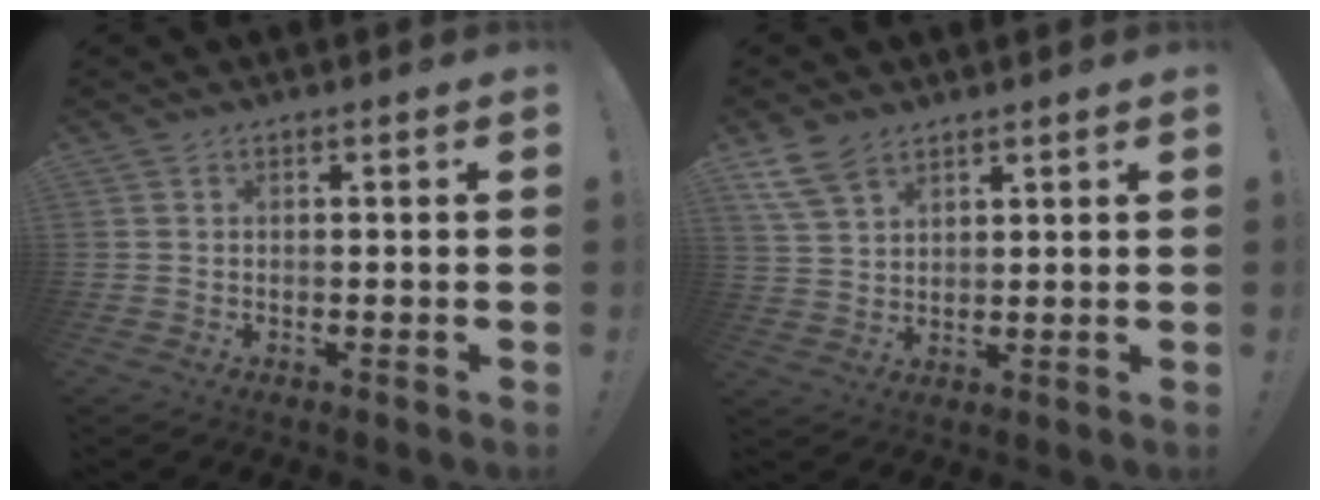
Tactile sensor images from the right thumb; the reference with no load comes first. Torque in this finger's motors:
{"motor_torque": [-0.38, 0.46, 0.06, 0.04, 0.03]}